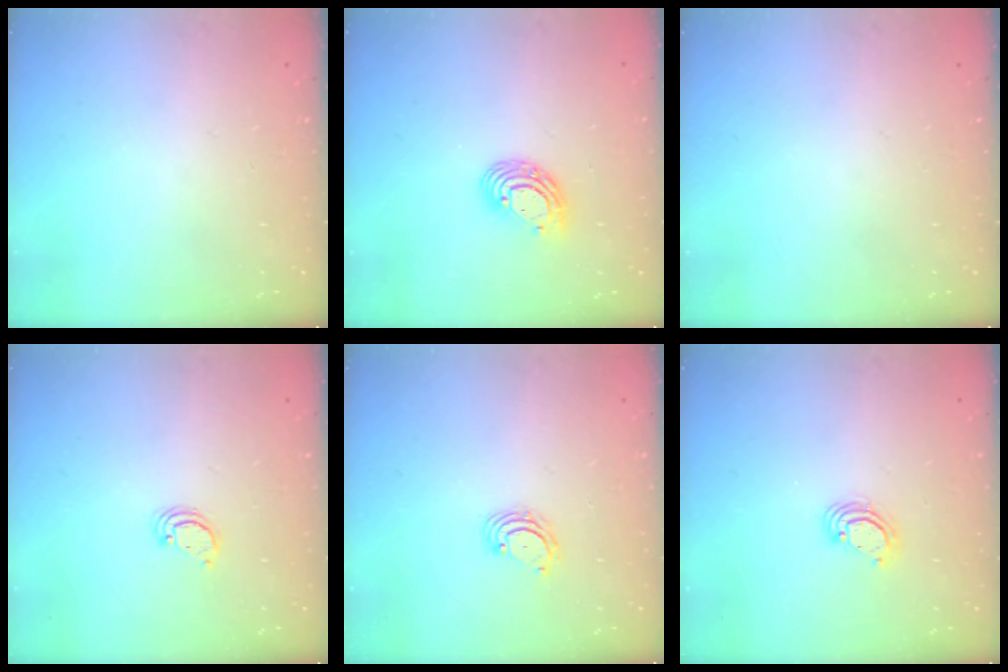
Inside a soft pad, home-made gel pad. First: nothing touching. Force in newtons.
{"total": 9.2, "press": 9.1, "slide": 1.6}
{"total": 0.0}
{"total": 2.4, "press": 2.4, "slide": 0.2}
{"total": 3.3, "press": 3.3, "slide": 0.4}
{"total": 4.1, "press": 4.1, "slide": 0.3}